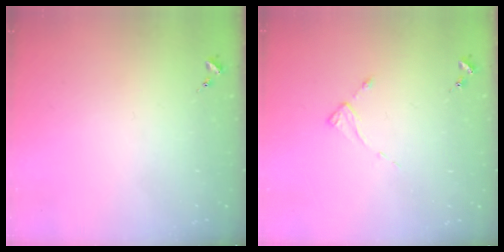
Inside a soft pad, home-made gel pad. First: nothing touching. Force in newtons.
{"total": 2.6, "press": 2.6, "slide": 0.2}